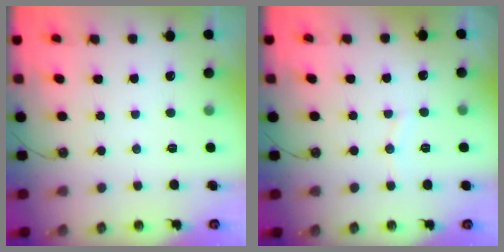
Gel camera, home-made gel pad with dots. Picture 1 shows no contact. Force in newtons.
{"total": 3.8, "press": 3.8, "slide": 0.5}